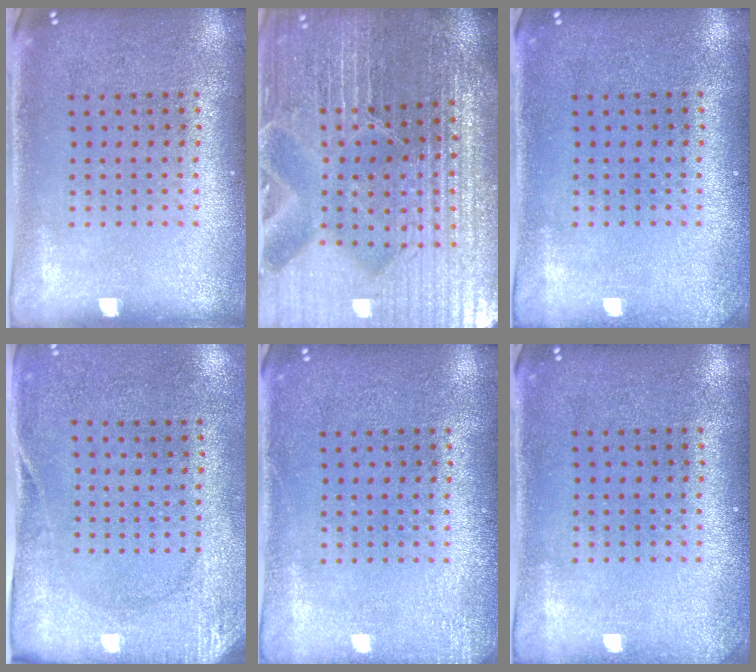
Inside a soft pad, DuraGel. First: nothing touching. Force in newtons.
{"total": 5.4, "press": 5.1, "slide": 1.8}
{"total": 1.0, "press": 1.0, "slide": 0.1}
{"total": 2.7, "press": 2.1, "slide": 1.7}
{"total": 1.5, "press": 1.5, "slide": 0.3}
{"total": 1.0, "press": 1.0, "slide": 0.1}